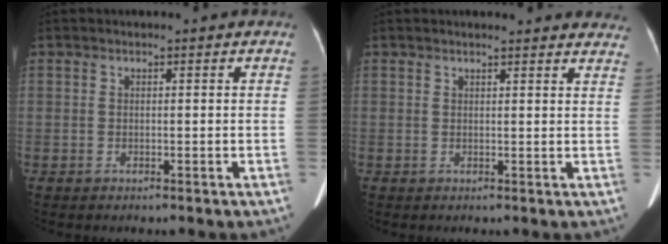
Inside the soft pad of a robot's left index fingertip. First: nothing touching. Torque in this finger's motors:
{"motor_torque": [0.02, -0.04, -0.09, -0.07]}